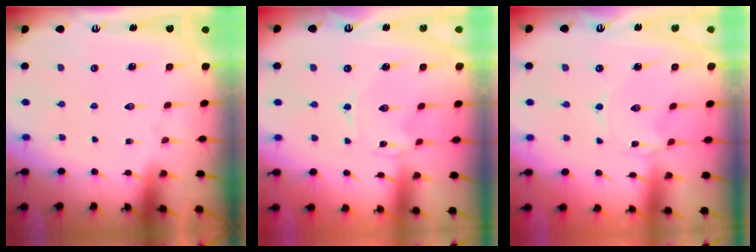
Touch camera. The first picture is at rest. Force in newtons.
{"total": 0.0}
{"total": 0.0}